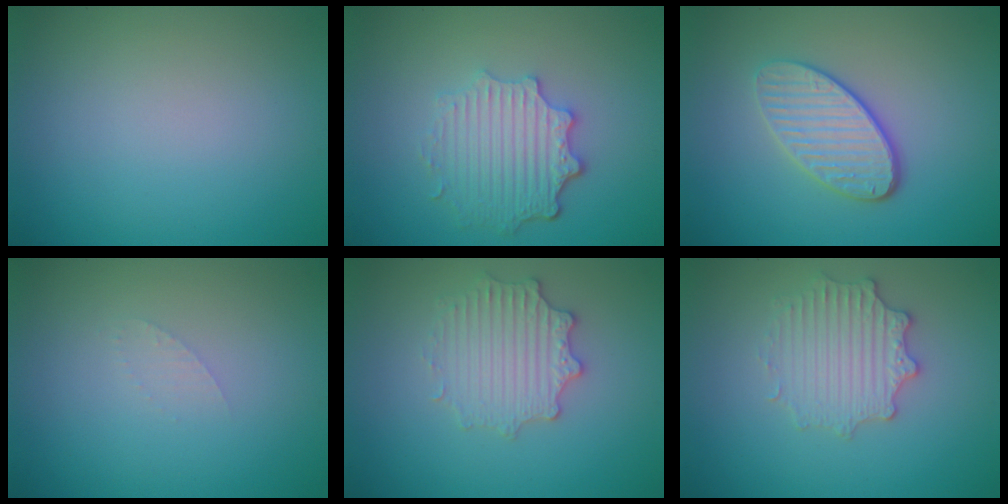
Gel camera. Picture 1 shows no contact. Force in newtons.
{"total": 4.6, "press": 3.6, "slide": 2.8}
{"total": 4.0, "press": 3.3, "slide": 2.3}
{"total": 0.7, "press": 0.7, "slide": 0.1}
{"total": 2.9, "press": 2.9, "slide": 0.6}
{"total": 2.9, "press": 2.9, "slide": 0.6}